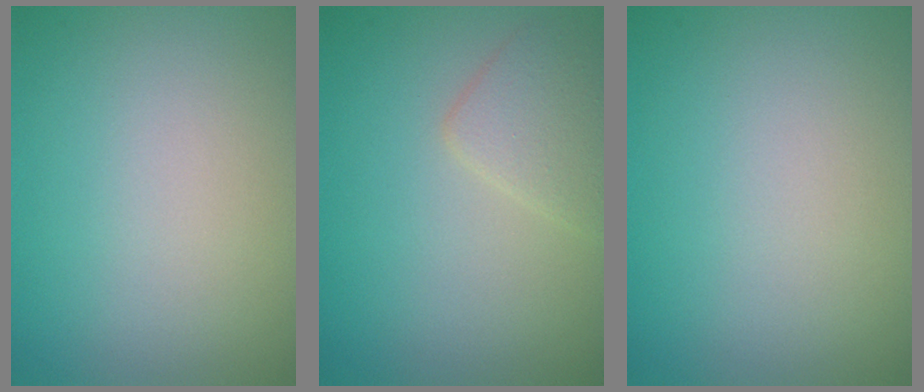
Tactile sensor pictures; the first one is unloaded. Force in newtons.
{"total": 2.5, "press": 2.5, "slide": 0.2}
{"total": 0.0}